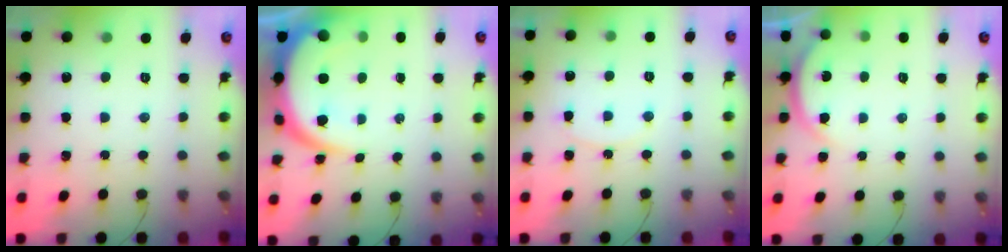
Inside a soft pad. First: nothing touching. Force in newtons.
{"total": 10.9, "press": 10.9, "slide": 0.9}
{"total": 5.9, "press": 5.9, "slide": 0.3}
{"total": 4.3, "press": 4.3, "slide": 0.5}